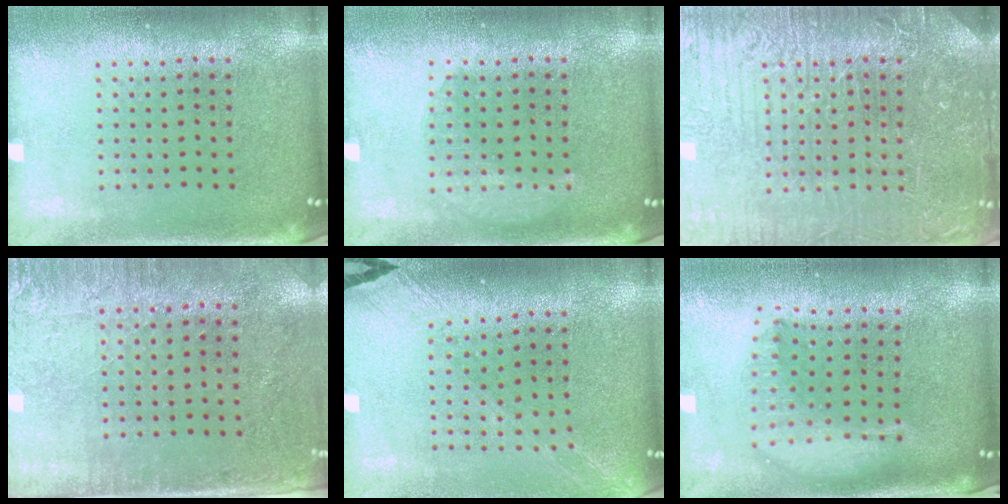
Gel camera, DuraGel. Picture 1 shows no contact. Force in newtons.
{"total": 1.8, "press": 1.8, "slide": 0.2}
{"total": 7.6, "press": 7.5, "slide": 0.9}
{"total": 2.8, "press": 2.3, "slide": 1.6}
{"total": 1.4, "press": 1.3, "slide": 0.2}
{"total": 2.2, "press": 1.7, "slide": 1.3}